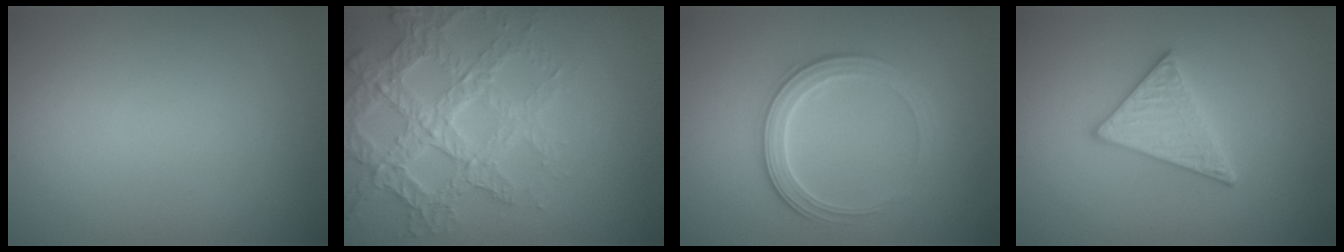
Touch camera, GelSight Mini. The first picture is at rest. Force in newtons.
{"total": 6.1, "press": 5.0, "slide": 3.3}
{"total": 2.9, "press": 2.9, "slide": 0.3}
{"total": 3.0, "press": 3.0, "slide": 0.5}